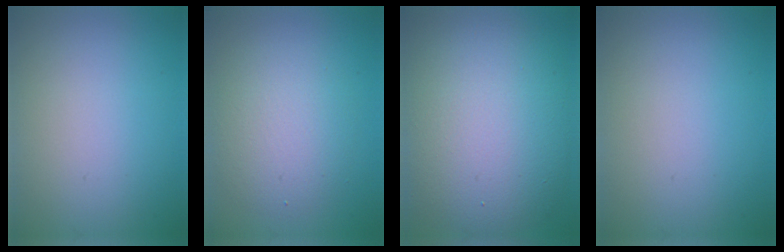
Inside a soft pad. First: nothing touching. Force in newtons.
{"total": 2.5, "press": 2.5, "slide": 0.4}
{"total": 12.4, "press": 12.4, "slide": 0.5}
{"total": 0.0}